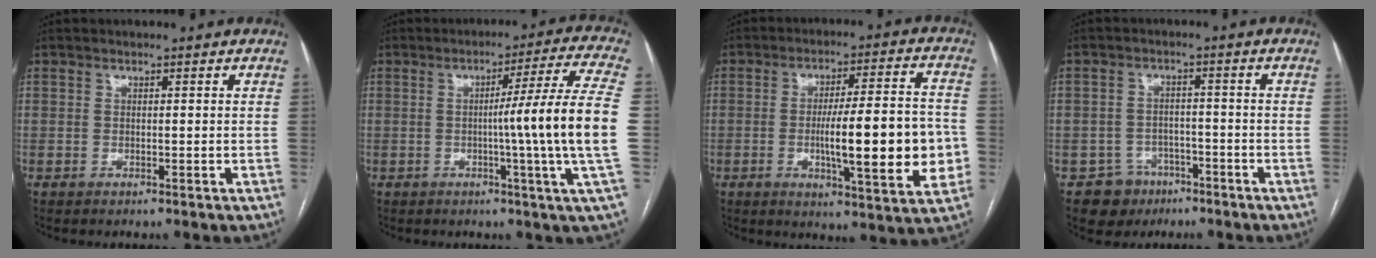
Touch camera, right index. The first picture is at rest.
{"total": 14.4, "force": [-1.1, -3.1, 14.1], "torque": [-0.195, -0.011, -0.022]}
{"total": 16.6, "force": [-2.5, 2.5, 16.2], "torque": [-0.233, 0.007, -0.029]}
{"total": 5.6, "force": [-3.3, 4.5, 0.1], "torque": [0.002, 0.011, -0.049]}